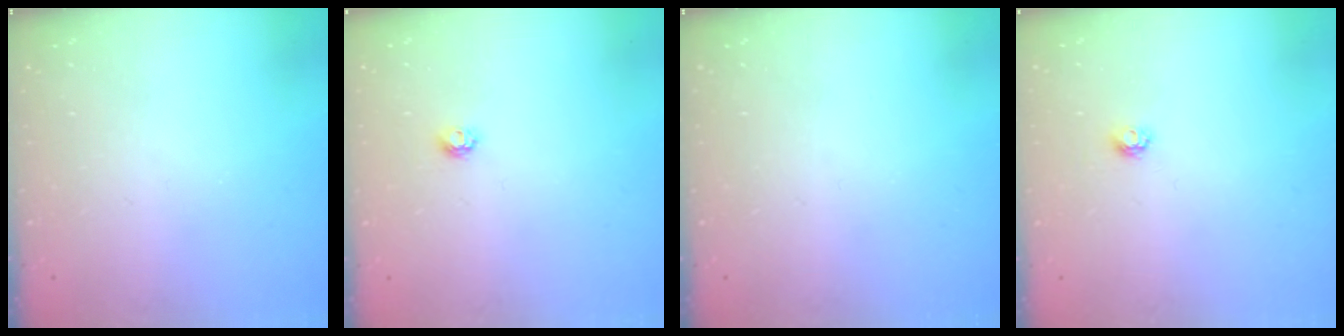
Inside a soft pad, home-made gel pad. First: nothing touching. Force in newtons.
{"total": 4.2, "press": 4.1, "slide": 0.4}
{"total": 0.0}
{"total": 3.8, "press": 3.8, "slide": 0.5}